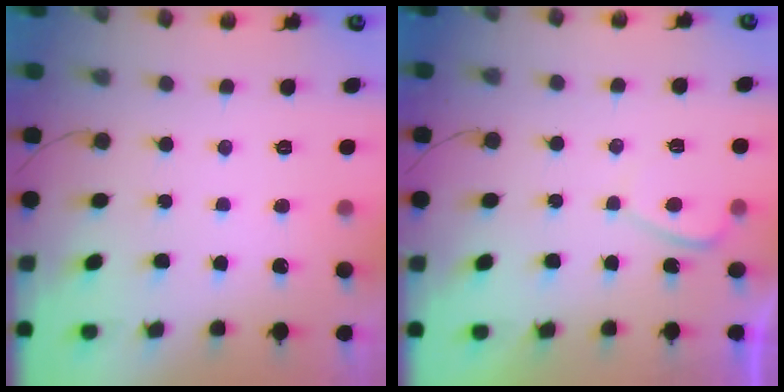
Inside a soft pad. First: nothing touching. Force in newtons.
{"total": 0.9, "press": 0.7, "slide": 0.5}